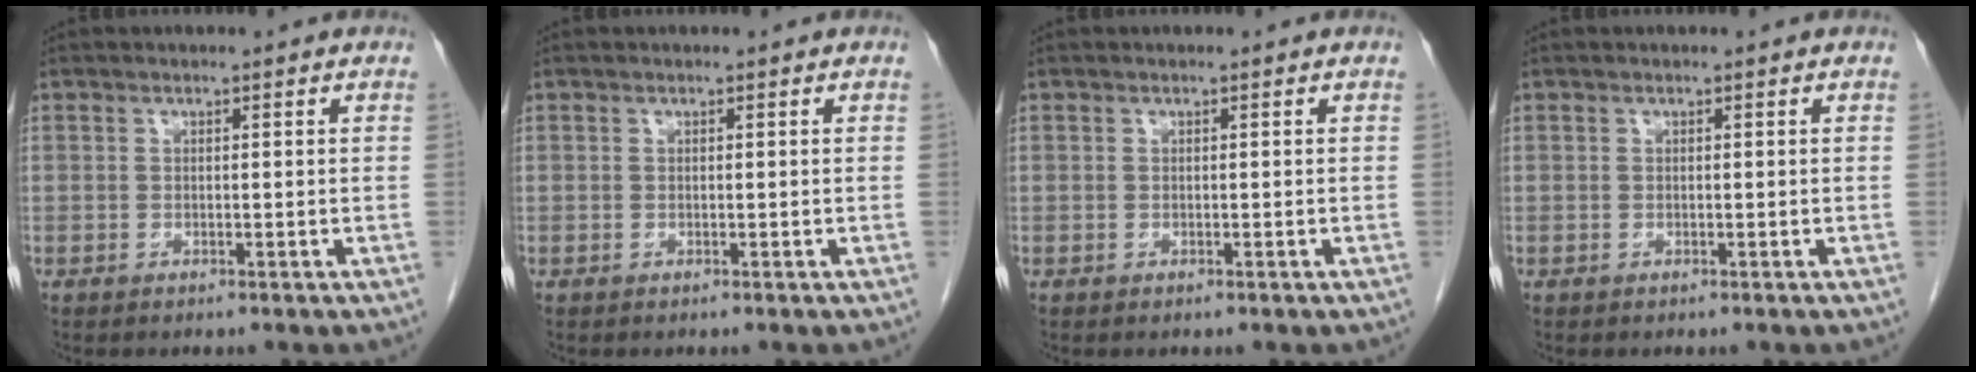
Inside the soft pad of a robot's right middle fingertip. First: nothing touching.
{"total": 0.0}
{"total": 0.0}
{"total": 0.0}